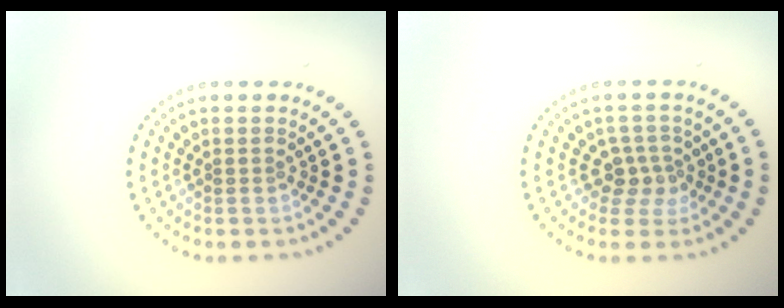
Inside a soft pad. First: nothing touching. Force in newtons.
{"total": 2.5, "press": 2.1, "slide": 1.4}